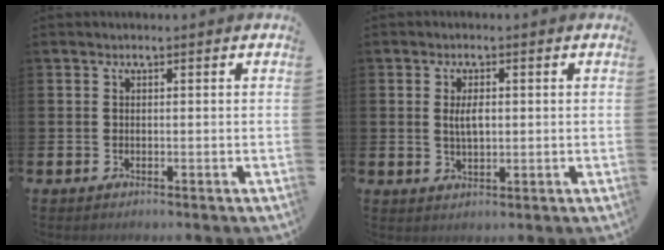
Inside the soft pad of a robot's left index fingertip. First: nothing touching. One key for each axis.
{"total": 3.0, "fx": 0.7, "fy": 1.4, "fz": 2.5, "tx": -0.042, "ty": 0.003, "tz": 0.007}